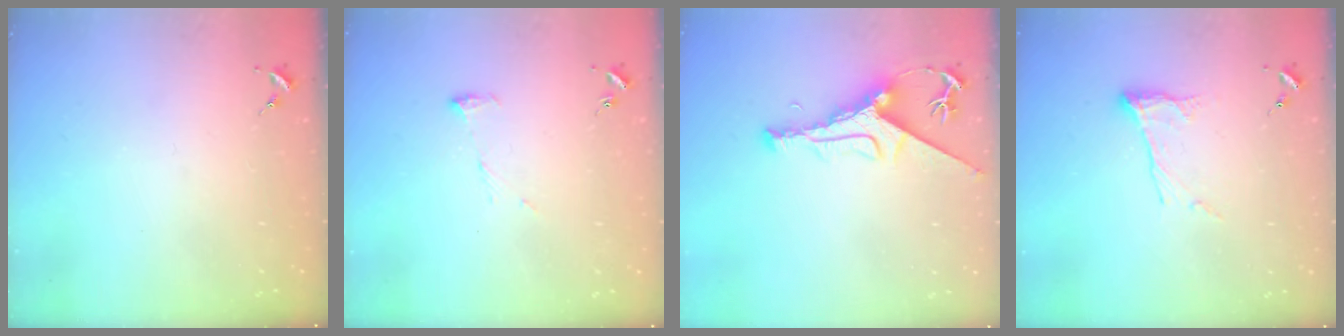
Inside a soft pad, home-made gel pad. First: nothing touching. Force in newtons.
{"total": 6.8, "press": 6.8, "slide": 0.7}
{"total": 9.6, "press": 9.5, "slide": 1.4}
{"total": 9.6, "press": 9.6, "slide": 0.4}